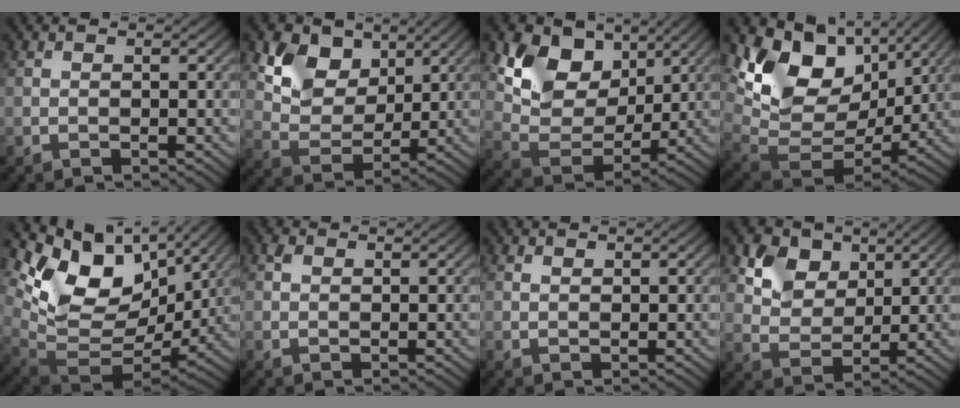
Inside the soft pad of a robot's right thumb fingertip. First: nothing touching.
{"total": 9.2, "force": [4.5, 6.3, 5.0], "torque": [-0.110, -0.006, 0.074]}
{"total": 11.7, "force": [5.3, 7.9, 6.7], "torque": [-0.137, -0.008, 0.097]}
{"total": 15.8, "force": [5.8, 10.3, 10.5], "torque": [-0.217, -0.004, 0.126]}
{"total": 14.9, "force": [5.2, 9.3, 10.4], "torque": [-0.213, -0.006, 0.111]}
{"total": 0.8, "force": [0.4, 0.6, 0.4], "torque": [-0.008, 0.000, 0.006]}
{"total": 0.5, "force": [0.4, 0.2, 0.1], "torque": [-0.002, -0.001, 0.010]}
{"total": 7.8, "force": [4.2, 5.4, 3.8], "torque": [-0.108, -0.012, 0.090]}